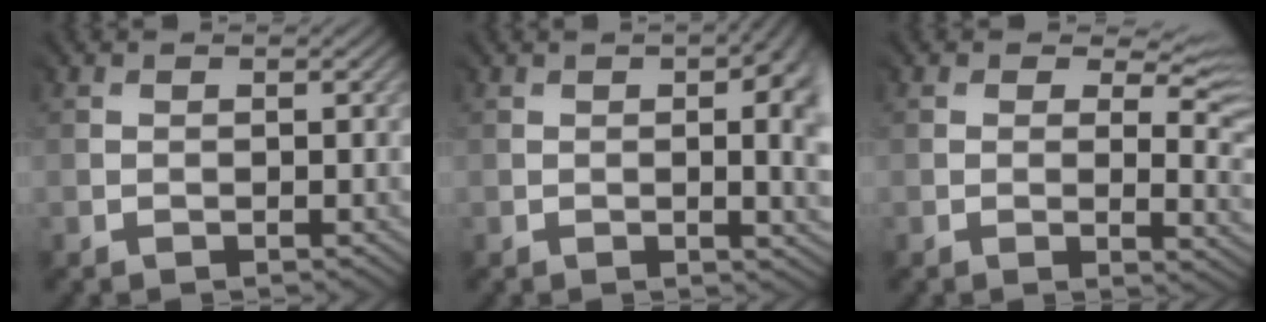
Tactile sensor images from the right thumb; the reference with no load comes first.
{"total": 7.3, "force": [0.2, 2.6, 6.8], "torque": [-0.073, 0.003, 0.003]}
{"total": 6.7, "force": [2.6, 3.5, 5.2], "torque": [-0.076, -0.009, 0.042]}